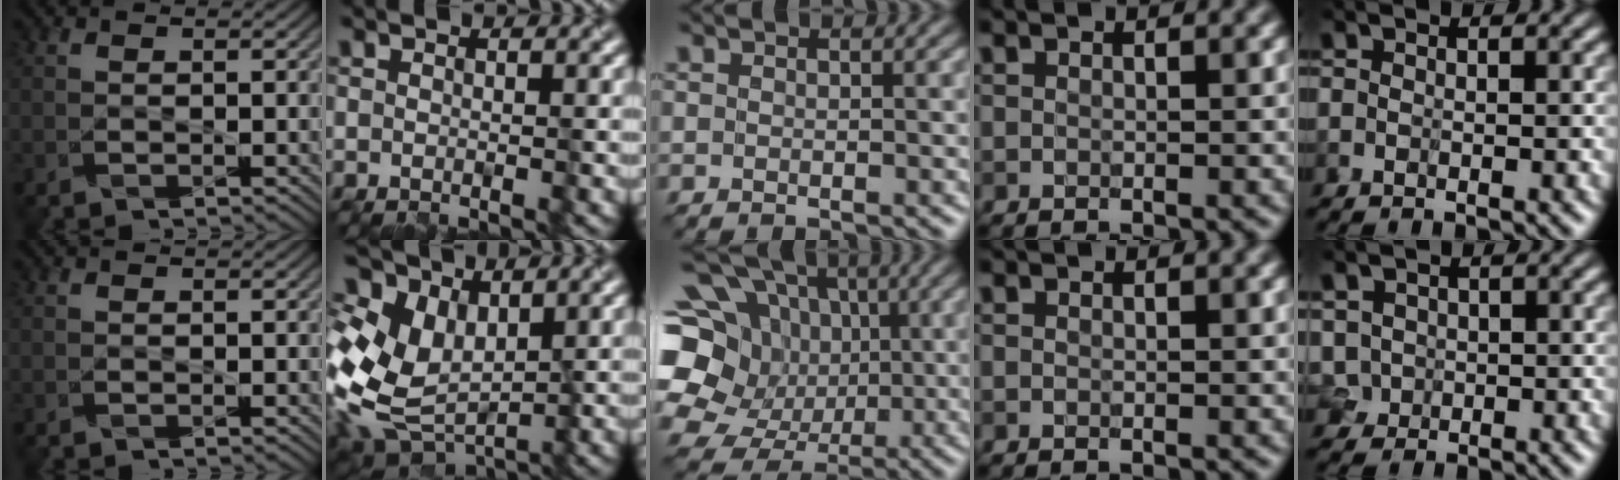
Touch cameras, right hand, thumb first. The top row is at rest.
{"index": {"total": 10.3, "force": [1.8, 7.3, 7.1], "torque": [-0.173, 0.013, 0.052]}, "middle": {"total": 17.1, "force": [-0.4, 15.4, 7.3], "torque": [-0.189, 0.018, -0.021]}, "little": {"total": 2.7, "force": [0.7, 2.4, 1.2], "torque": [-0.032, 0.012, -0.009]}}